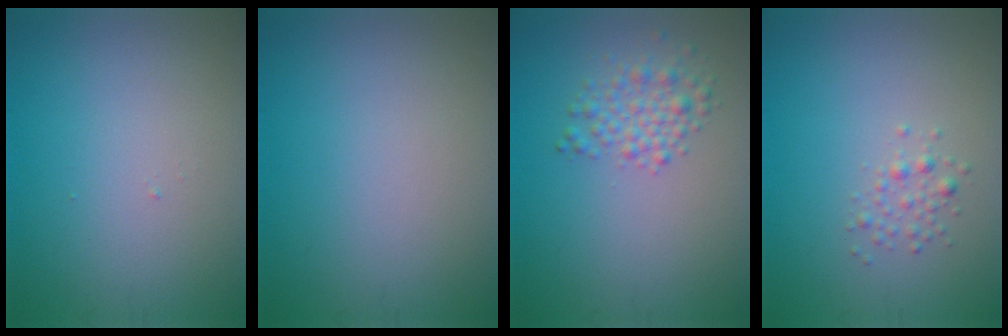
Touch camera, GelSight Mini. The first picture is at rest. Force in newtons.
{"total": 0.0}
{"total": 2.6, "press": 2.6, "slide": 0.1}
{"total": 1.2, "press": 1.2, "slide": 0.1}